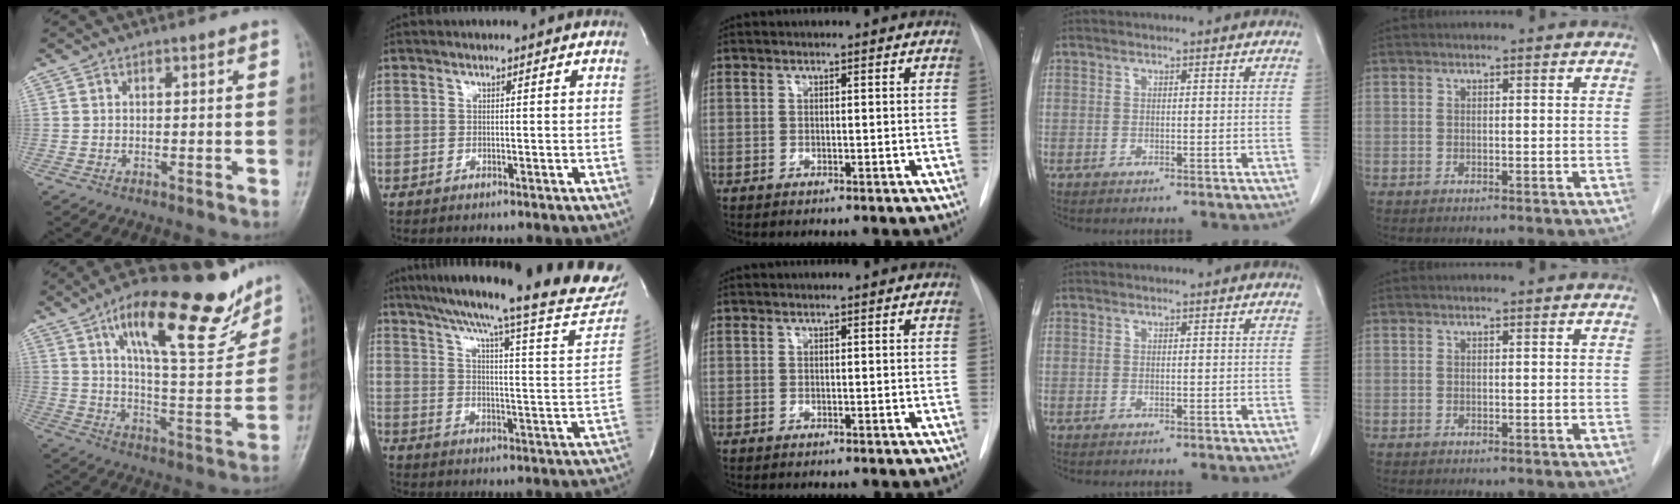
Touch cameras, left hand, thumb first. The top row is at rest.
{"thumb": {"total": 23.6, "force": [14.2, 7.5, 17.2], "torque": [-0.219, -0.052, 0.226]}, "index": {"total": 29.6, "force": [25.2, 2.1, 15.5], "torque": [-0.236, -0.046, 0.317]}}